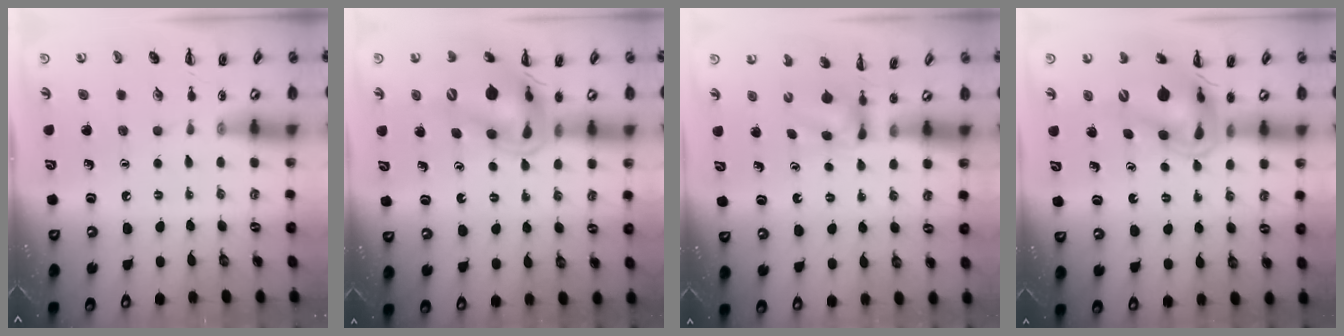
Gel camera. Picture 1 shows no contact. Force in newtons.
{"total": 15.6, "press": 14.9, "slide": 4.5}
{"total": 2.7, "press": 2.5, "slide": 1.0}
{"total": 14.0, "press": 13.5, "slide": 4.0}